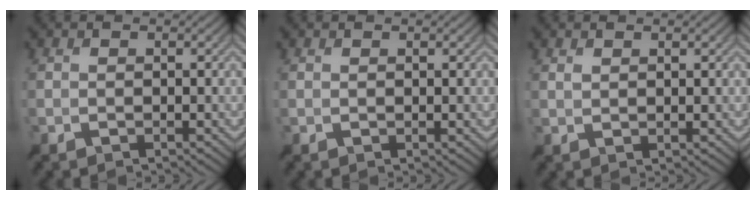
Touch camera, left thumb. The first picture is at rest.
{"total": 1.0, "force": [1.0, -0.3, 0.1], "torque": [0.002, 0.005, 0.015]}
{"total": 2.7, "force": [2.6, -0.4, 0.6], "torque": [-0.007, 0.009, 0.044]}